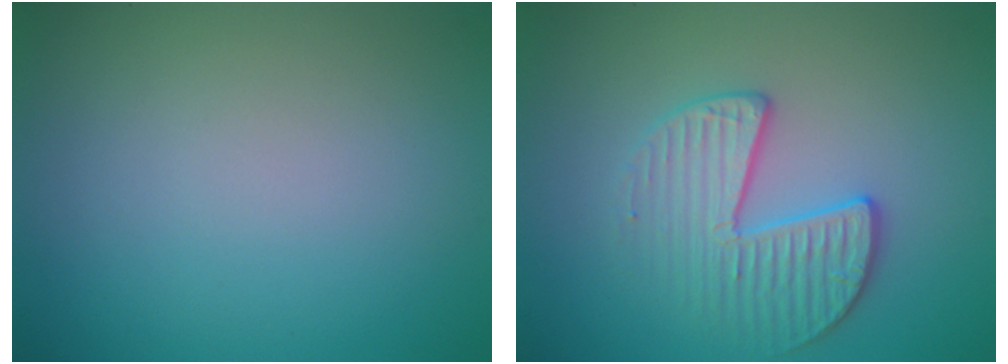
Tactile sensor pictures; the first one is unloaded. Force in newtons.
{"total": 3.4, "press": 3.2, "slide": 1.1}